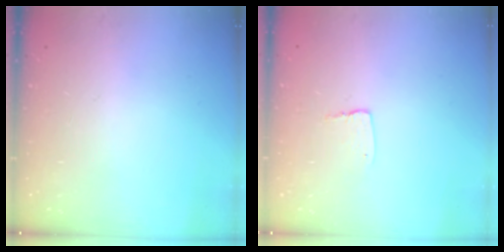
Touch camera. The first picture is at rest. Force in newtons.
{"total": 3.8, "press": 3.8, "slide": 0.4}